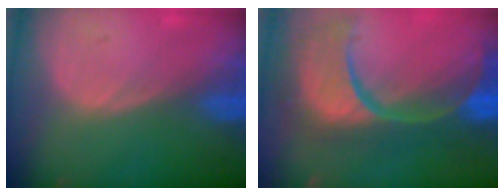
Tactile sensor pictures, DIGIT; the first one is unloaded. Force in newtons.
{"total": 13.9, "press": 11.0, "slide": 8.5}